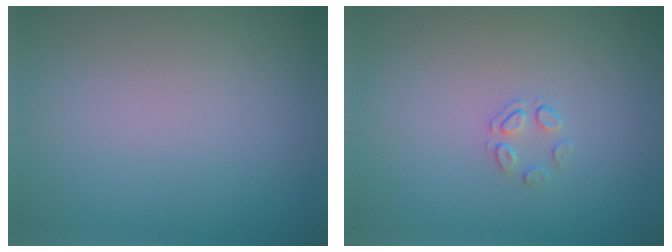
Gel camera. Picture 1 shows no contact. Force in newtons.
{"total": 1.1, "press": 0.5, "slide": 1.0}